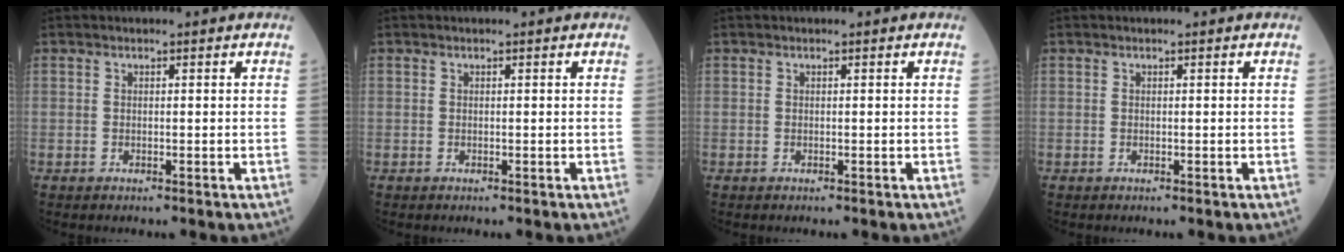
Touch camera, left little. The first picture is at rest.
{"total": 0.0}
{"total": 0.0}
{"total": 0.0}